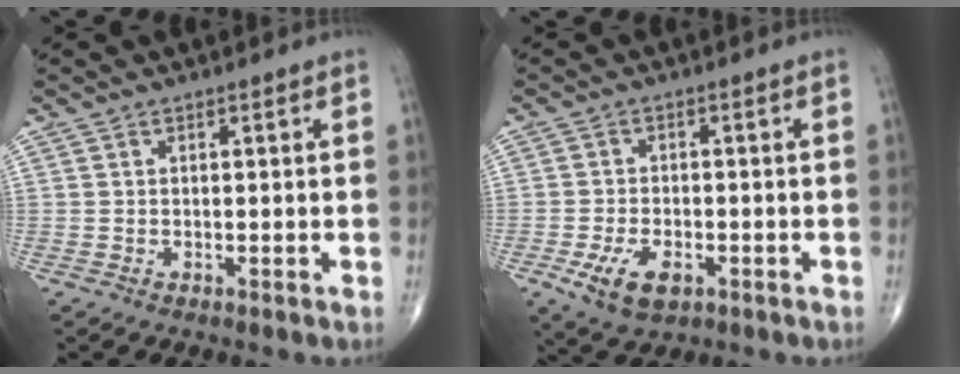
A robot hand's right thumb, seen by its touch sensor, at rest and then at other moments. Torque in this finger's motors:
{"motor_torque": [0.40, -0.26, 0.28, -0.03, 0.20]}